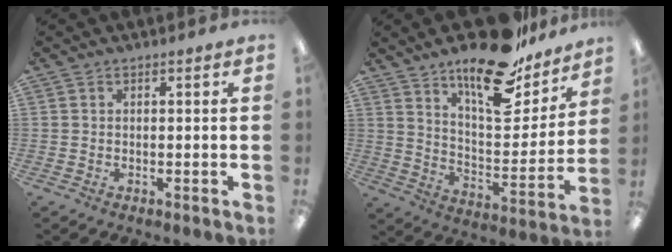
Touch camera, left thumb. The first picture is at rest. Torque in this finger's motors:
{"motor_torque": [0.47, 0.56, 1.40, -1.37, 0.08]}